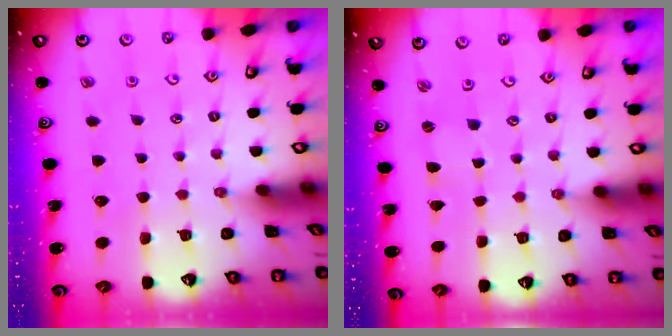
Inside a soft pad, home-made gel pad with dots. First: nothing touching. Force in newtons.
{"total": 0.8, "press": 0.8, "slide": 0.2}